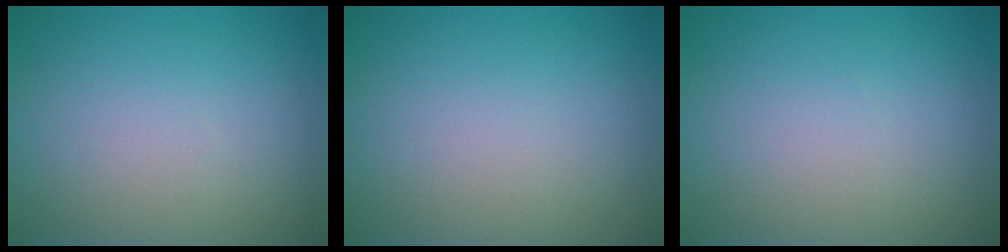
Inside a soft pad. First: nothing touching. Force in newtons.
{"total": 0.0}
{"total": 0.0}